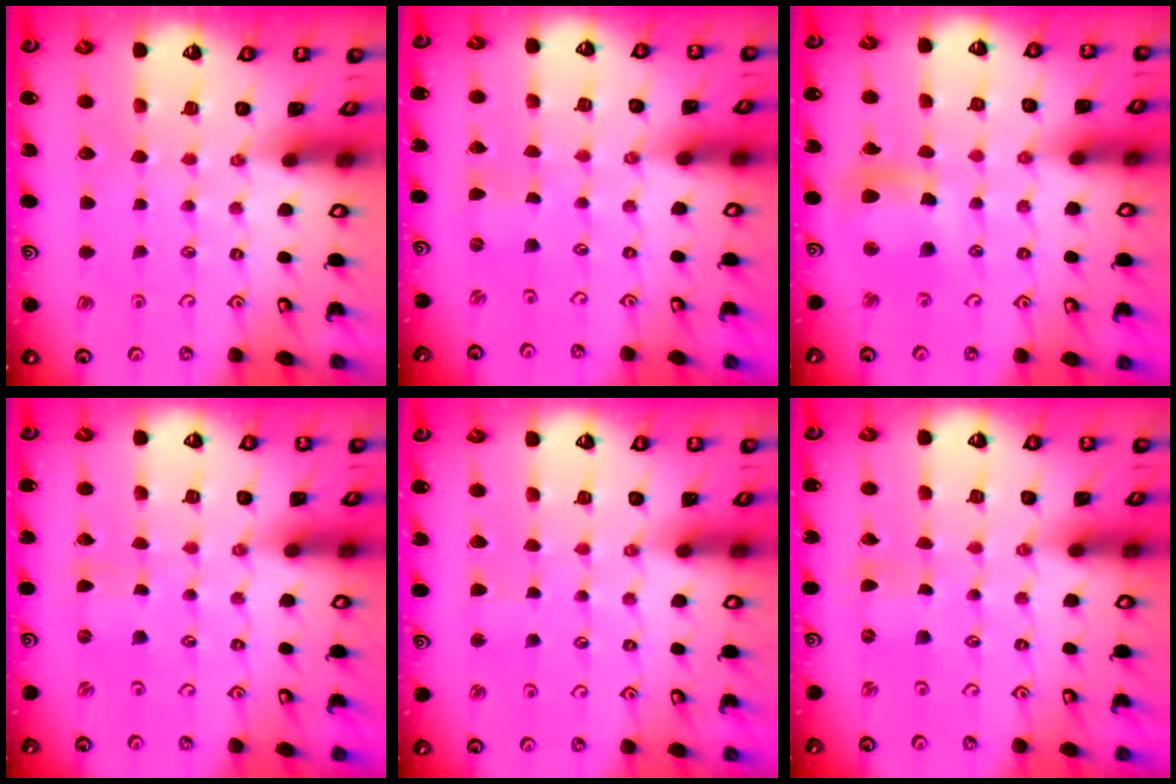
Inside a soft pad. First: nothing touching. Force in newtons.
{"total": 0.0}
{"total": 11.6, "press": 11.5, "slide": 1.4}
{"total": 0.0}
{"total": 1.6, "press": 1.5, "slide": 0.3}
{"total": 0.0}